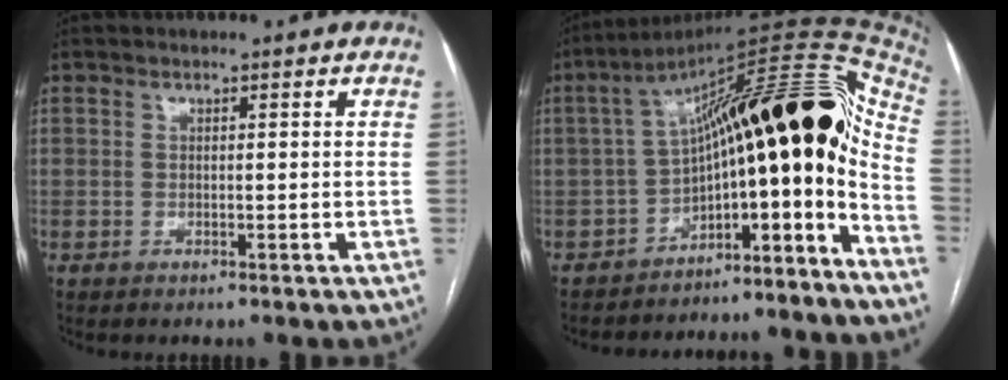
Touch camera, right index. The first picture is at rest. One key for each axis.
{"total": 23.3, "fx": -8.6, "fy": 6.4, "fz": 20.7, "tx": -0.243, "ty": 0.083, "tz": -0.117}